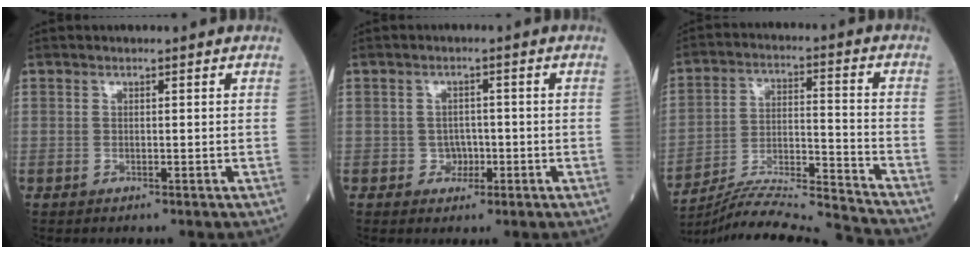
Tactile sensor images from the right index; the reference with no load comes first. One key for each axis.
{"total": 2.3, "fx": -0.8, "fy": 2.1, "fz": 0.7, "tx": -0.005, "ty": 0.008, "tz": -0.009}
{"total": 16.5, "fx": -16.0, "fy": -2.1, "fz": 3.6, "tx": -0.063, "ty": 0.012, "tz": -0.263}